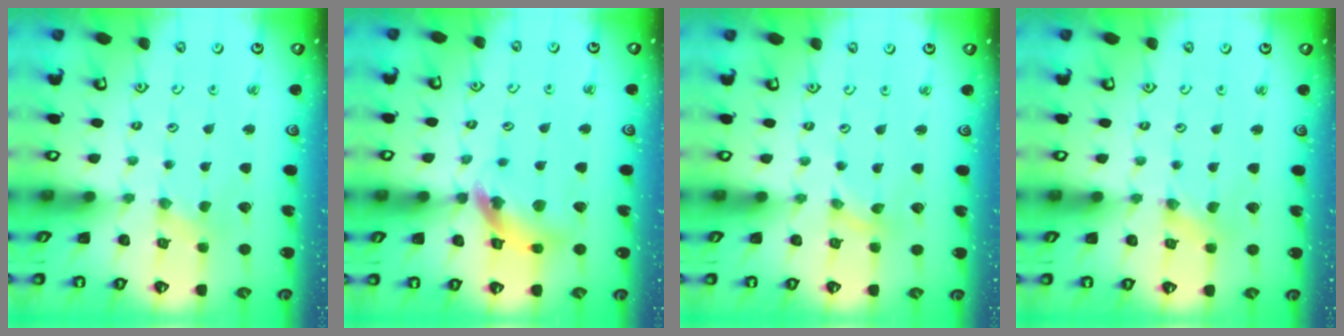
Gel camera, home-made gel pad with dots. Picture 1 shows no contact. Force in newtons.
{"total": 12.8, "press": 12.7, "slide": 1.3}
{"total": 0.0}
{"total": 0.0}